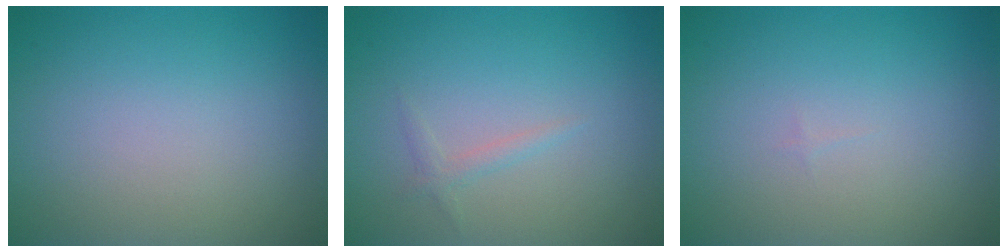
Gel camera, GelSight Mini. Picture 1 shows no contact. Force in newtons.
{"total": 0.9, "press": 0.9, "slide": 0.1}
{"total": 0.0}